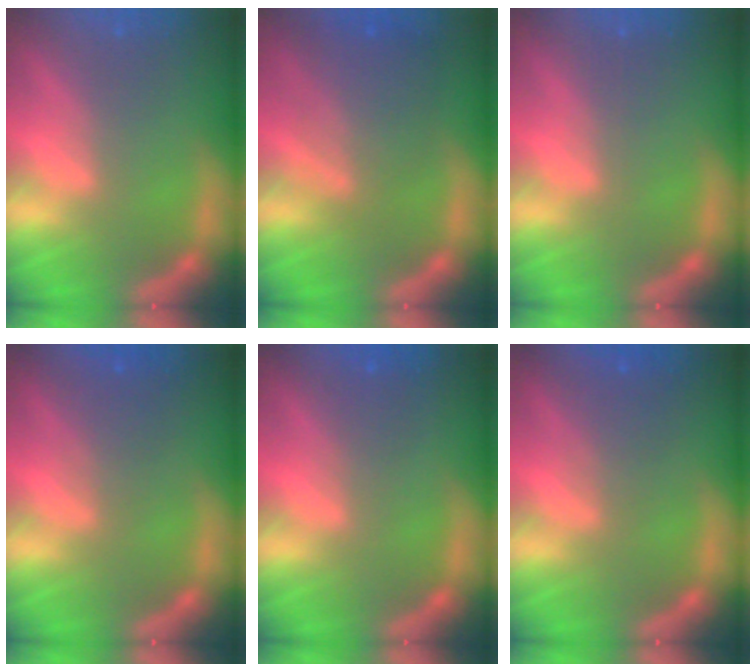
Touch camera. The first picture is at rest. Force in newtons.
{"total": 5.5}
{"total": 0.0}
{"total": 2.4}
{"total": 1.5}
{"total": 2.4}